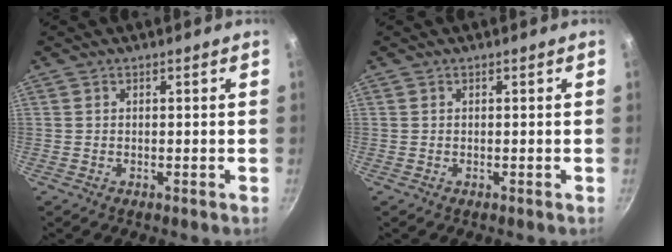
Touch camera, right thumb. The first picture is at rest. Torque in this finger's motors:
{"motor_torque": [-0.08, 0.08, -0.06, 0.05, 0.00]}